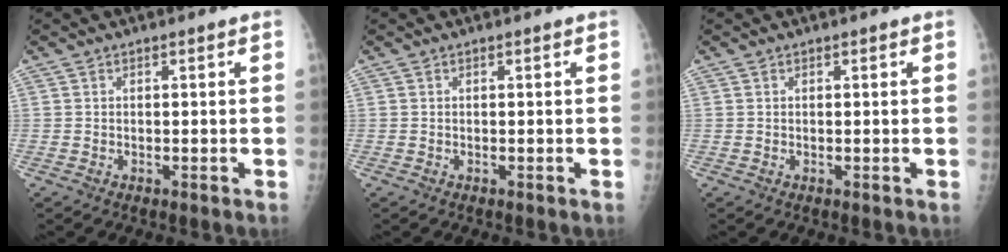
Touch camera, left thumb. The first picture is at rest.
{"total": 0.0}
{"total": 0.0}